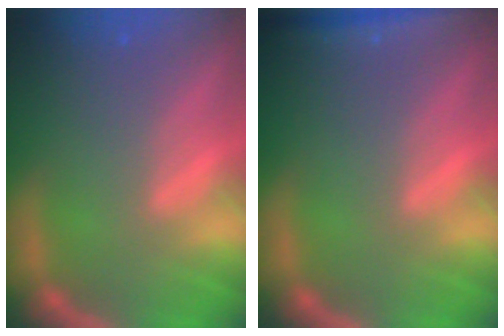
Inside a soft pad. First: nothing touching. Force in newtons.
{"total": 3.5}